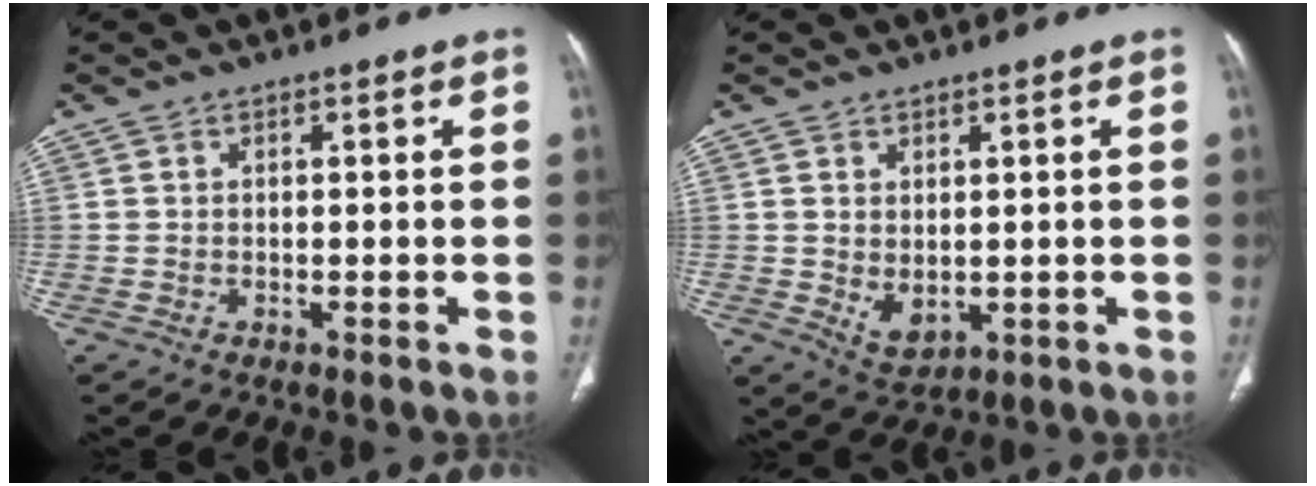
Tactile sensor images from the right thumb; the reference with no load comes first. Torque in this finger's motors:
{"motor_torque": [-0.53, 0.20, 0.33, 0.57, 0.16]}